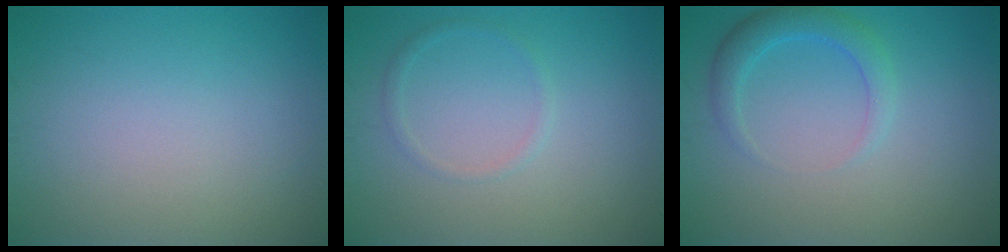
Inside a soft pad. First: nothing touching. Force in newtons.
{"total": 1.0, "press": 1.0, "slide": 0.1}
{"total": 2.6, "press": 2.6, "slide": 0.2}